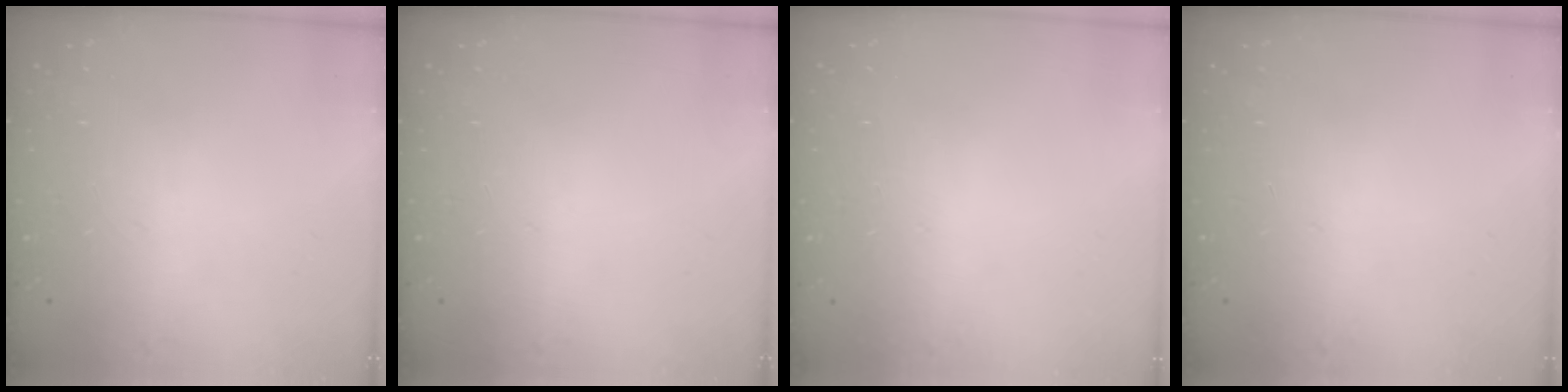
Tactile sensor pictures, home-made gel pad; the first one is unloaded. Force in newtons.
{"total": 0.0}
{"total": 0.0}
{"total": 0.0}